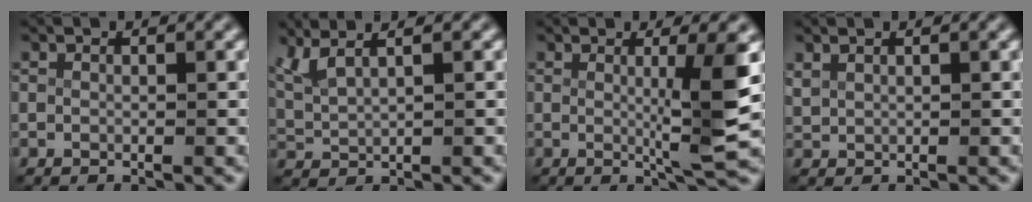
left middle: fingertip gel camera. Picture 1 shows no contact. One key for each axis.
{"total": 4.0, "fx": 2.0, "fy": 2.0, "fz": 2.9, "tx": -0.074, "ty": 0.001, "tz": 0.044}
{"total": 5.3, "fx": 0.3, "fy": 0.2, "fz": 5.3, "tx": -0.079, "ty": -0.014, "tz": 0.007}
{"total": 0.9, "fx": 0.7, "fy": 0.4, "fz": 0.4, "tx": -0.015, "ty": -0.001, "tz": 0.023}